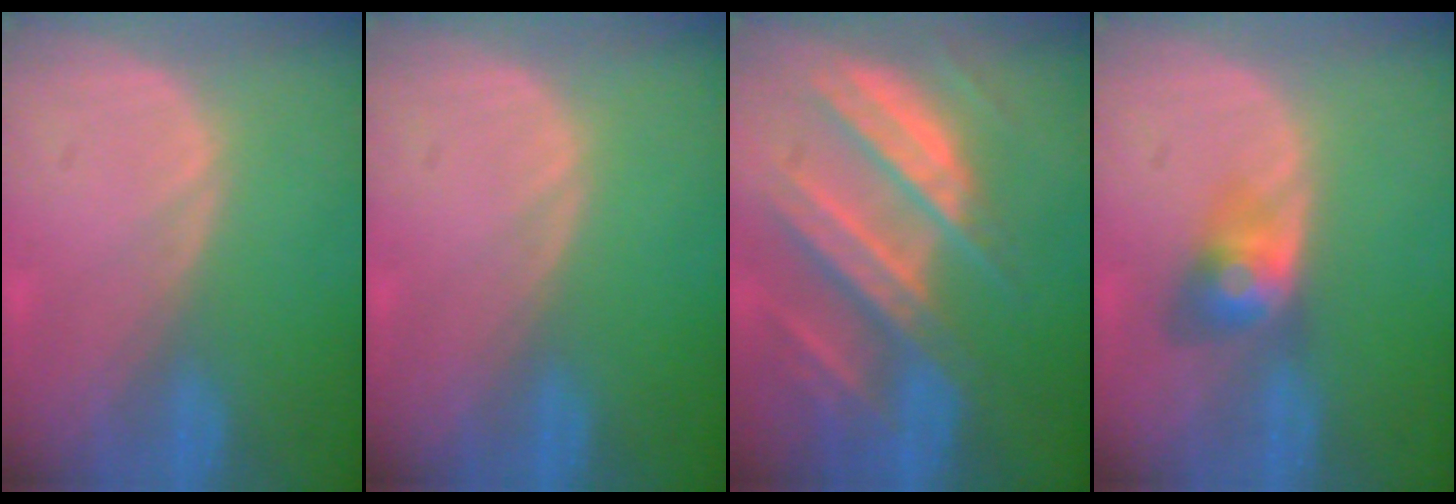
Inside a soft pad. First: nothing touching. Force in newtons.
{"total": 0.0}
{"total": 10.6, "press": 9.3, "slide": 5.0}
{"total": 3.8, "press": 3.8, "slide": 0.2}